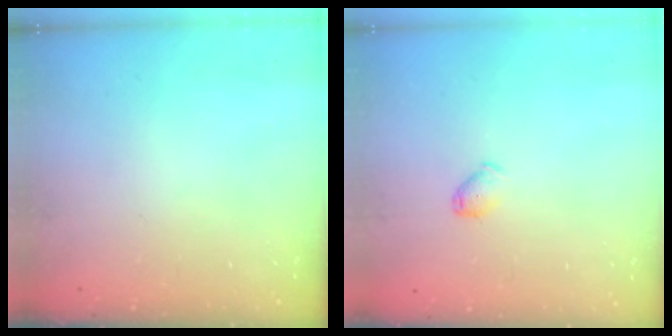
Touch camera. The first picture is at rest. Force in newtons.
{"total": 4.6, "press": 4.5, "slide": 0.8}